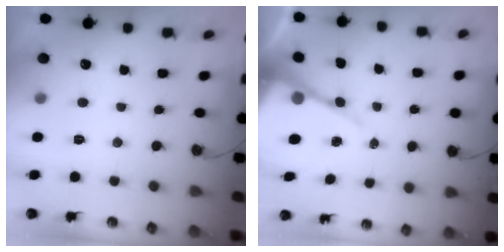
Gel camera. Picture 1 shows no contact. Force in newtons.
{"total": 11.4, "press": 11.4, "slide": 1.0}